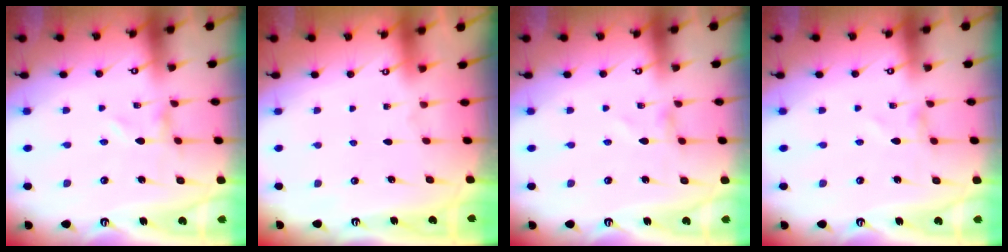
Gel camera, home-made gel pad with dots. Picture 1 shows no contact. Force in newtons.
{"total": 1.6, "press": 1.6, "slide": 0.2}
{"total": 0.0}
{"total": 0.0}